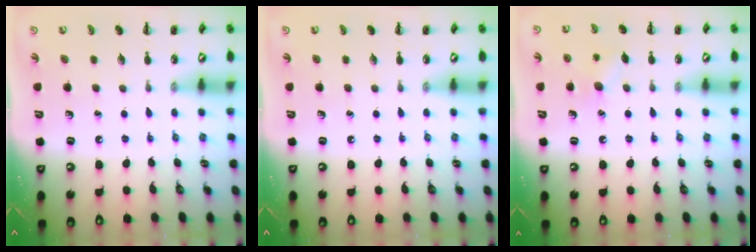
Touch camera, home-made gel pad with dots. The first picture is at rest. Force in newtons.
{"total": 0.0}
{"total": 7.4, "press": 7.2, "slide": 1.8}